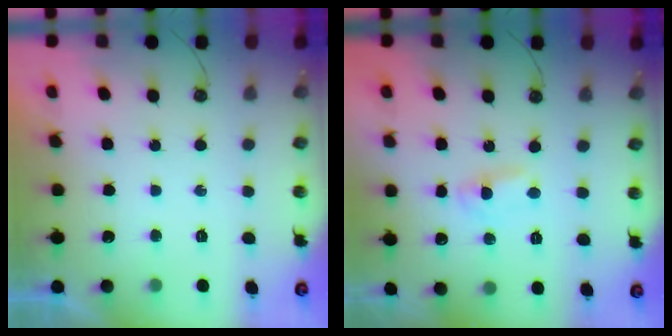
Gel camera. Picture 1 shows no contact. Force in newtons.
{"total": 2.3, "press": 2.3, "slide": 0.3}